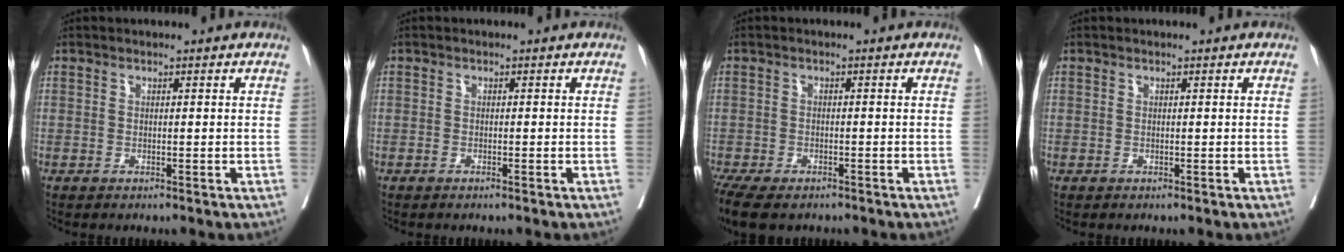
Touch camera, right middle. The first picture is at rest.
{"total": 0.6, "force": [-0.4, 0.0, 0.4], "torque": [-0.009, -0.001, -0.007]}
{"total": 10.2, "force": [-7.4, 4.4, 5.5], "torque": [-0.124, -0.014, -0.111]}
{"total": 0.0}